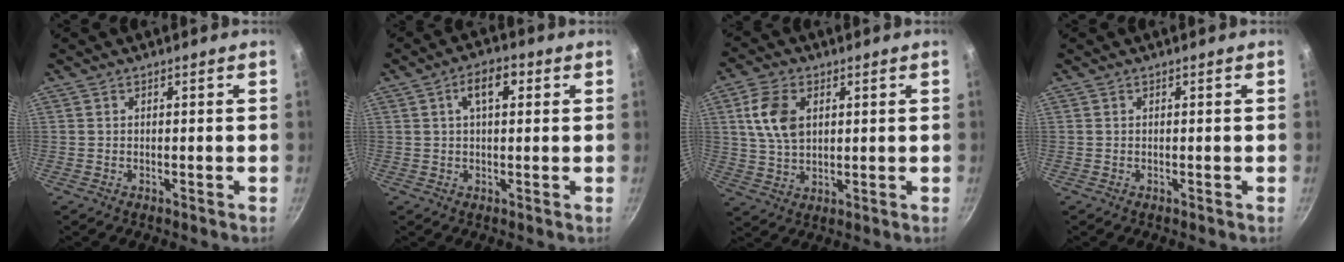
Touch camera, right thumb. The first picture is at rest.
{"total": 5.9, "force": [1.8, 3.0, 4.7], "torque": [-0.066, 0.013, 0.025]}
{"total": 9.2, "force": [2.7, 5.9, 6.6], "torque": [-0.117, -0.005, 0.052]}
{"total": 0.0}